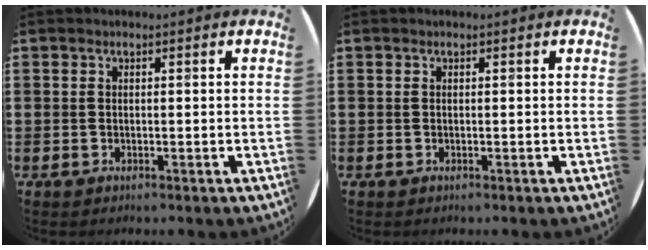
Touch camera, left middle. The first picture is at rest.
{"total": 0.0}